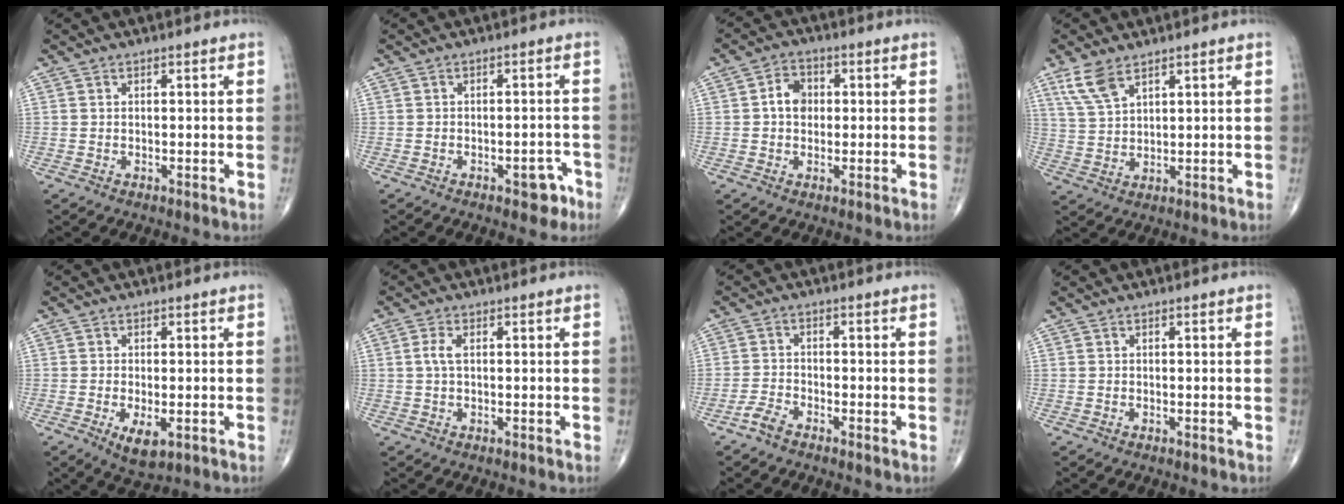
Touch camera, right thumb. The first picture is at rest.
{"total": 3.8, "force": [-2.2, 2.0, 2.5], "torque": [-0.011, 0.018, -0.026]}
{"total": 5.0, "force": [0.4, 3.9, 3.1], "torque": [-0.039, 0.012, 0.002]}
{"total": 6.2, "force": [4.0, 2.6, 4.0], "torque": [-0.083, -0.011, 0.089]}
{"total": 4.7, "force": [-1.5, 2.1, 3.9], "torque": [-0.066, -0.011, -0.020]}
{"total": 2.5, "force": [0.4, 1.1, 2.2], "torque": [-0.055, 0.007, 0.009]}
{"total": 2.6, "force": [-2.1, 0.8, 1.3], "torque": [-0.029, 0.004, -0.048]}
{"total": 0.0}